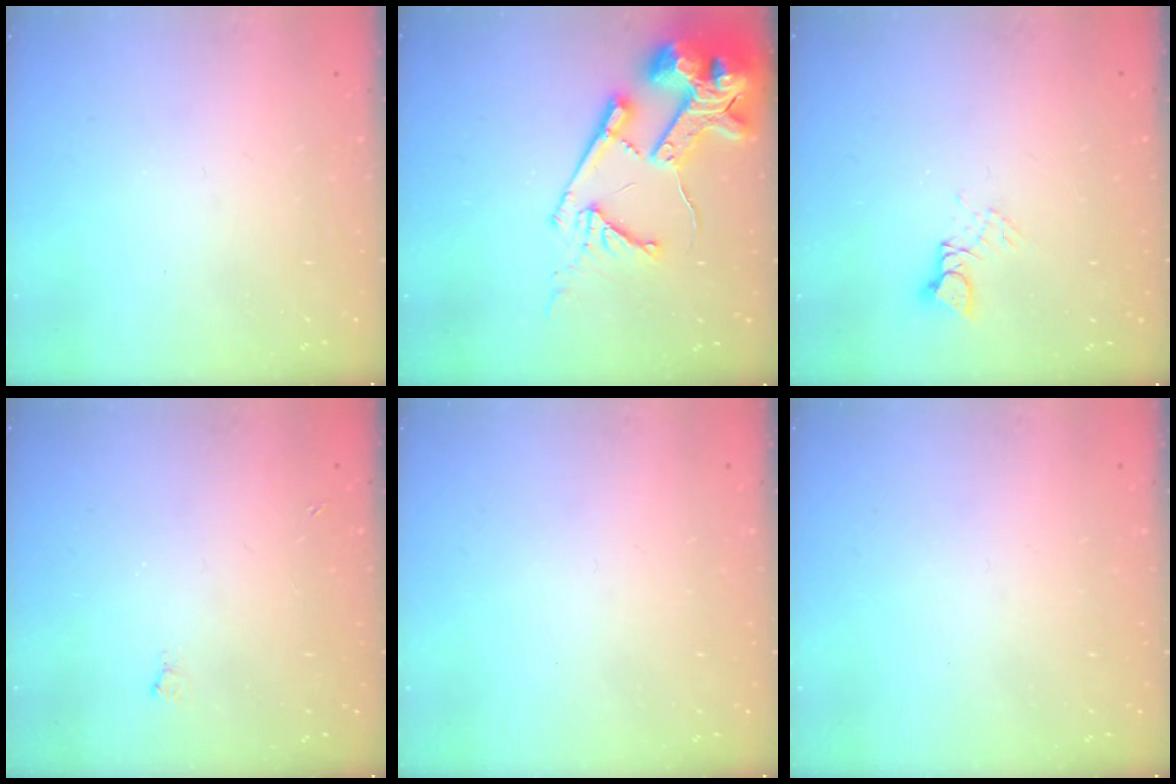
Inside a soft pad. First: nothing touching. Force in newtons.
{"total": 24.4, "press": 24.2, "slide": 2.8}
{"total": 3.5, "press": 3.5, "slide": 0.3}
{"total": 2.4, "press": 2.4, "slide": 0.5}
{"total": 0.0}
{"total": 0.0}